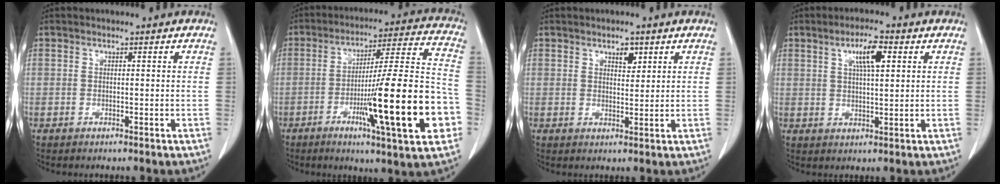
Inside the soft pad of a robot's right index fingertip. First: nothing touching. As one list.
[{"total": 21.6, "force": [-6.6, 1.2, 20.5], "torque": [-0.276, 0.004, -0.099]}, {"total": 2.5, "force": [1.6, 1.2, 1.6], "torque": [-0.024, -0.004, 0.026]}, {"total": 5.7, "force": [2.3, 1.1, 5.1], "torque": [-0.090, 0.005, 0.039]}]